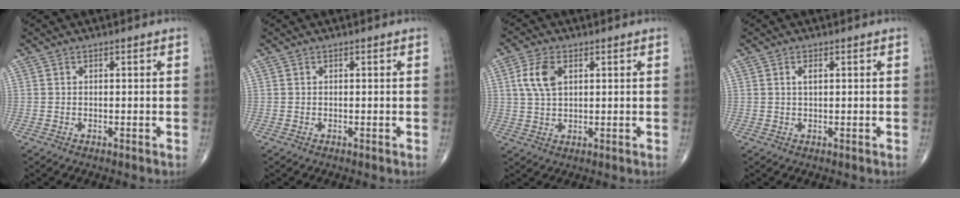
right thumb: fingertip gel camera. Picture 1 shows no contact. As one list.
[{"total": 0.0}, {"total": 6.1, "force": [1.9, 3.4, 4.7], "torque": [-0.103, 0.001, 0.038]}, {"total": 1.4, "force": [0.4, 0.6, 1.2], "torque": [-0.025, 0.003, 0.008]}]